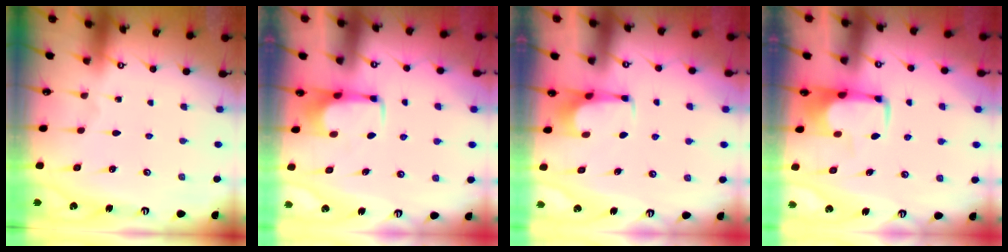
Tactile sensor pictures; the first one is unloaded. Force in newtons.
{"total": 1.7, "press": 1.7, "slide": 0.4}
{"total": 1.0, "press": 0.9, "slide": 0.3}
{"total": 1.8, "press": 1.7, "slide": 0.5}